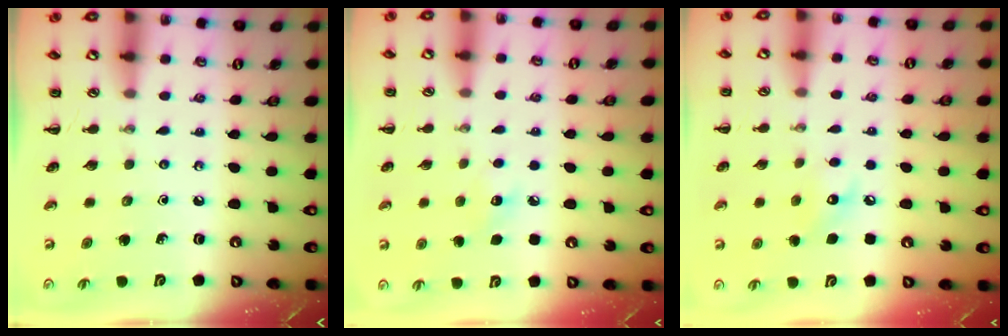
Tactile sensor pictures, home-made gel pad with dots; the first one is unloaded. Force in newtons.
{"total": 6.1, "press": 5.9, "slide": 1.6}
{"total": 7.0, "press": 6.8, "slide": 1.6}